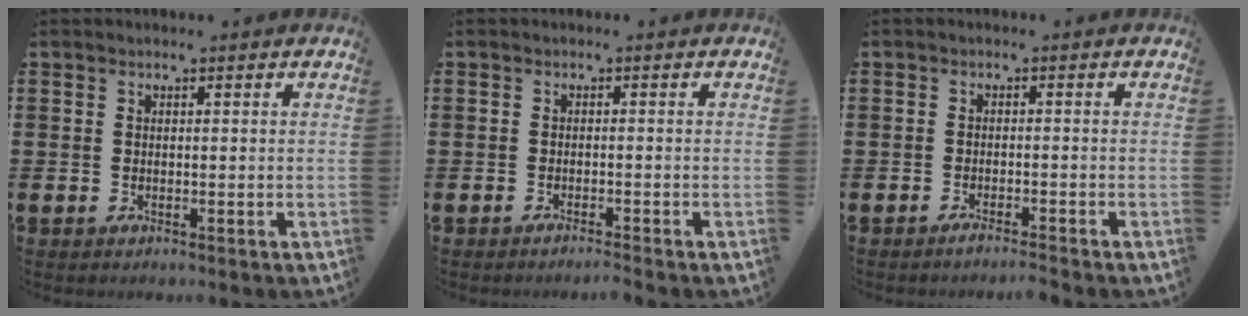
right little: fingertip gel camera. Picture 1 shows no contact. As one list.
[{"total": 0.9, "force": [-0.9, -0.1, 0.3], "torque": [-0.005, -0.003, -0.016]}, {"total": 1.3, "force": [-1.2, -0.2, 0.5], "torque": [-0.006, -0.001, -0.024]}]